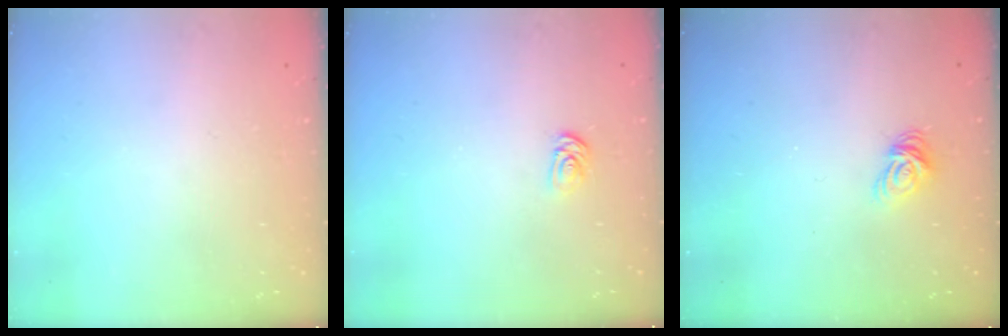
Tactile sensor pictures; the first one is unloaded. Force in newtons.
{"total": 2.0, "press": 2.0, "slide": 0.3}
{"total": 7.6, "press": 7.6, "slide": 0.4}